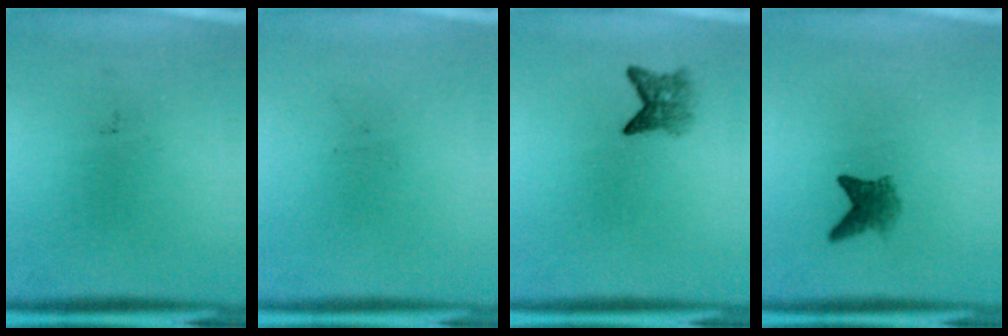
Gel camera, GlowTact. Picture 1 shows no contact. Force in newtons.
{"total": 0.0}
{"total": 3.0}
{"total": 2.7}